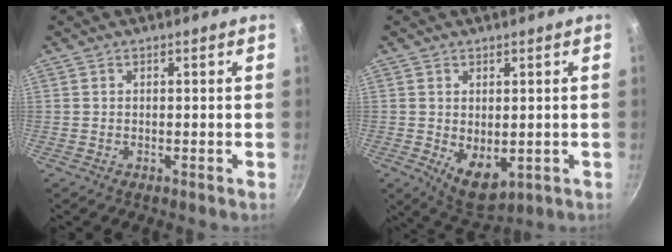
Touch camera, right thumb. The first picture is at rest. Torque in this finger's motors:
{"motor_torque": [-0.20, 0.63, 0.05, -0.02, 0.02]}